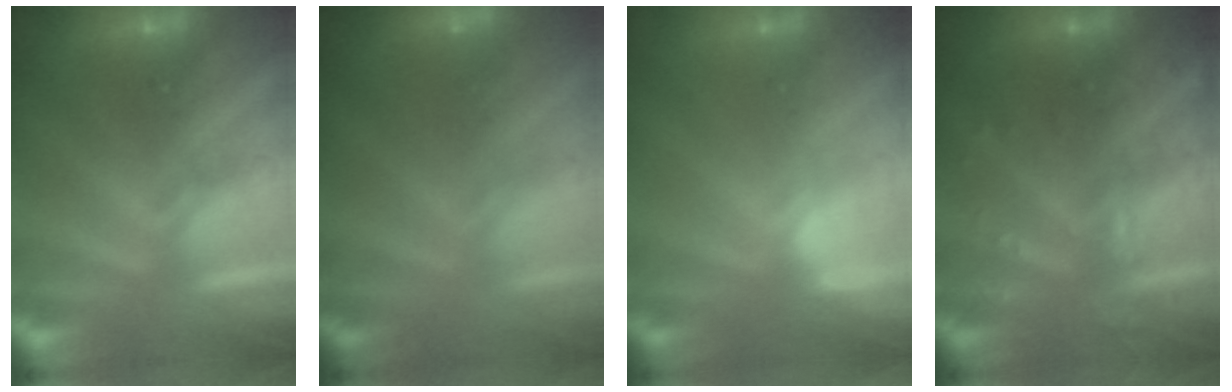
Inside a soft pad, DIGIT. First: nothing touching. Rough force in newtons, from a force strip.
{"total": 2.3}
{"total": 2.9}
{"total": 2.9}